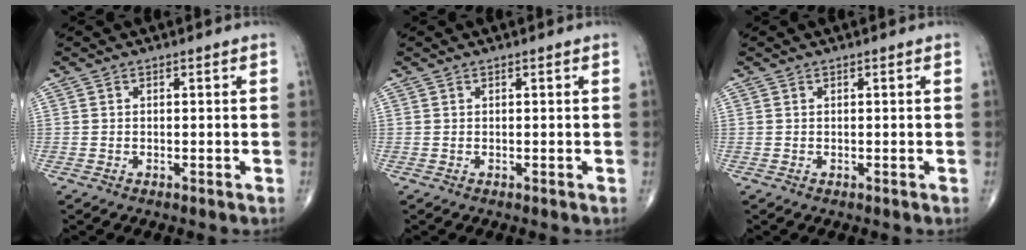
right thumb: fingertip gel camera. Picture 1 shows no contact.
{"total": 0.0}
{"total": 0.0}